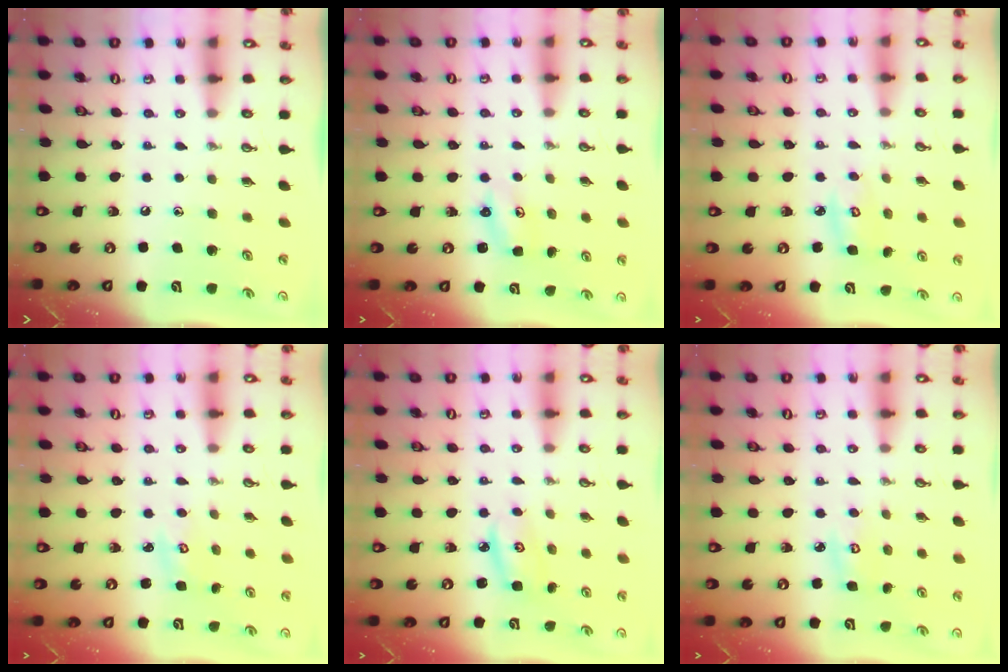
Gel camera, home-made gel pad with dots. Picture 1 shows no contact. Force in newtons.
{"total": 2.8, "press": 2.8, "slide": 0.3}
{"total": 3.4, "press": 3.4, "slide": 0.4}
{"total": 2.7, "press": 2.7, "slide": 0.3}
{"total": 3.8, "press": 3.8, "slide": 0.2}
{"total": 4.8, "press": 4.8, "slide": 0.4}